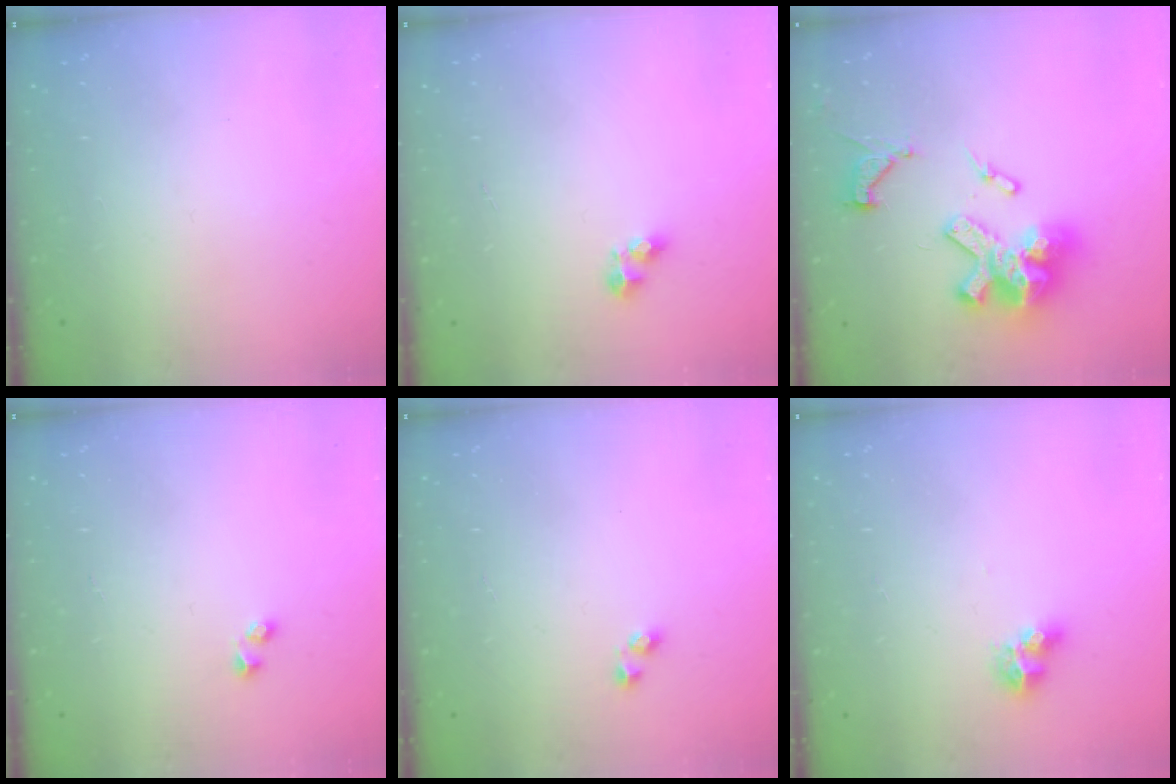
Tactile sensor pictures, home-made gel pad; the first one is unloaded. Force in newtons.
{"total": 3.5, "press": 3.5, "slide": 0.4}
{"total": 18.2, "press": 17.7, "slide": 4.0}
{"total": 1.9, "press": 1.8, "slide": 0.7}
{"total": 2.6, "press": 2.6, "slide": 0.3}
{"total": 6.4, "press": 6.3, "slide": 0.7}